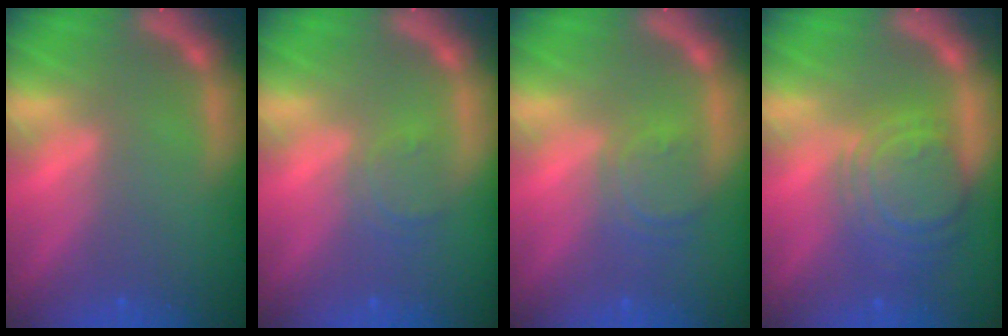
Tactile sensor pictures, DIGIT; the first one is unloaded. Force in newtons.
{"total": 2.4}
{"total": 3.5}
{"total": 7.6}